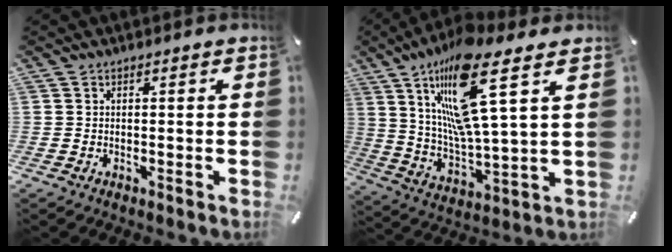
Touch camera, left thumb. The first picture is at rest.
{"total": 20.1, "force": [10.8, 4.0, 16.5], "torque": [-0.330, -0.046, 0.164]}